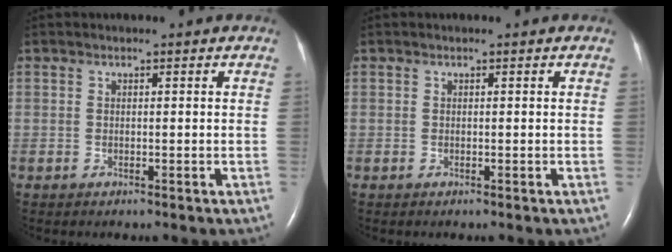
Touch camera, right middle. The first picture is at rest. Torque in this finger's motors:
{"motor_torque": [0.19, -0.08, -0.05, -0.01]}